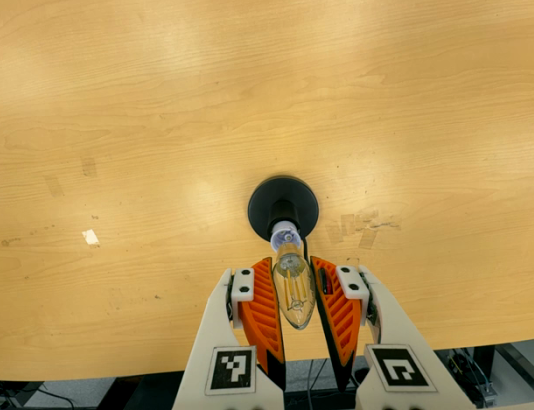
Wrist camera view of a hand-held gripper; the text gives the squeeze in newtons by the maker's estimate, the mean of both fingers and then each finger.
{"total": 13.5, "left": 14.5, "right": 12.5}